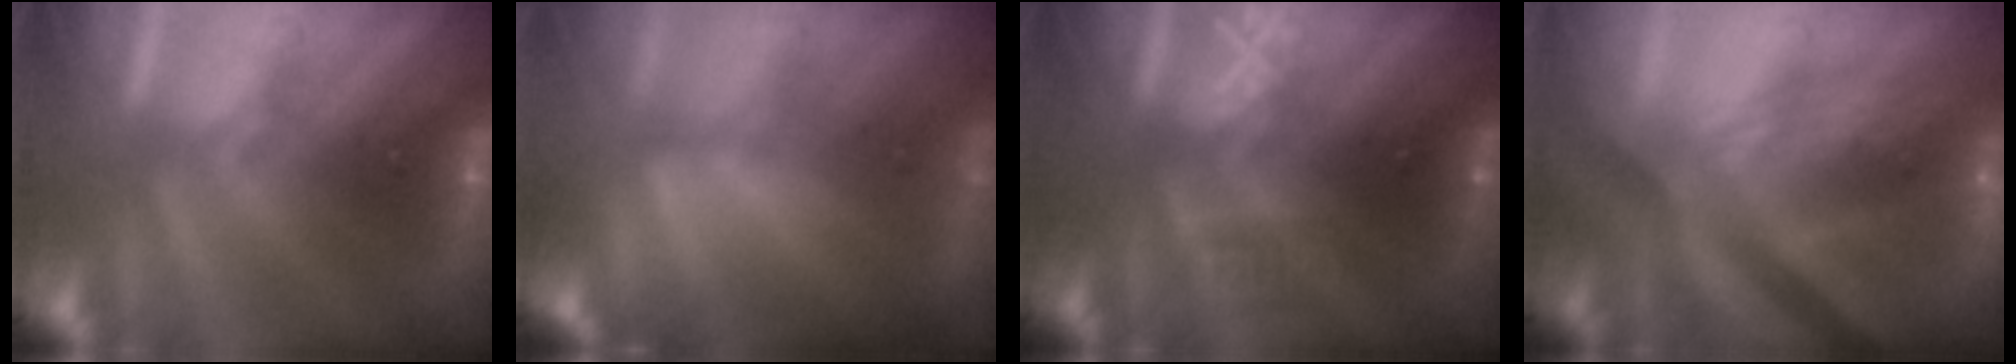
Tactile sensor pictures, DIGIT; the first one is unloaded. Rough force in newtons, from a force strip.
{"total": 8.3}
{"total": 3.2}
{"total": 7.0}